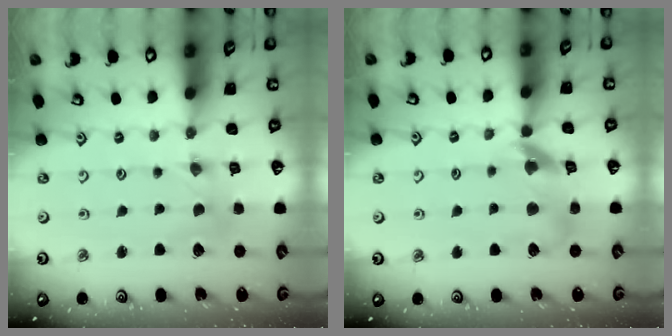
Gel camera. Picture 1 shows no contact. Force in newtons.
{"total": 12.9, "press": 12.8, "slide": 1.6}